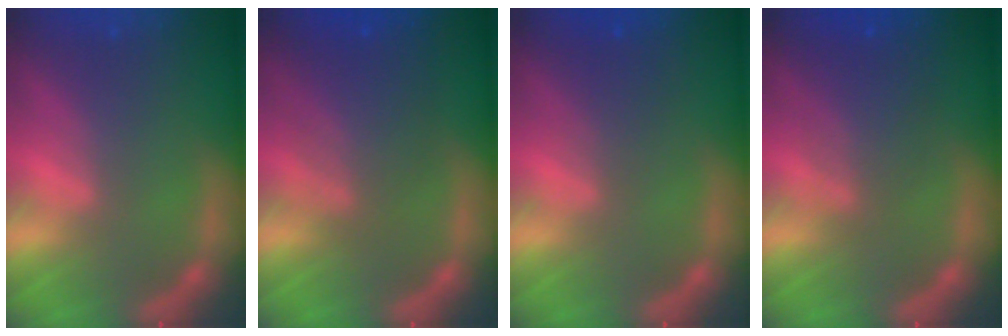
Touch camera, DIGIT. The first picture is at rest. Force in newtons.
{"total": 5.5}
{"total": 2.0}
{"total": 4.6}